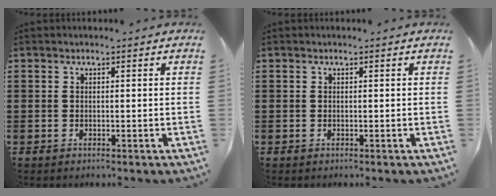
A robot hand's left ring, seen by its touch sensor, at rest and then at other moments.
{"total": 0.0}